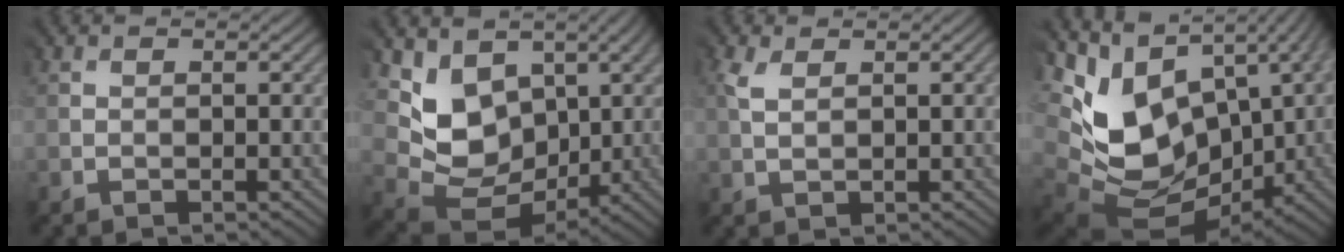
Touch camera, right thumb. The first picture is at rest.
{"total": 9.8, "force": [2.8, 7.6, 5.5], "torque": [-0.139, -0.017, 0.058]}
{"total": 2.2, "force": [1.3, 1.0, 1.4], "torque": [-0.051, 0.007, 0.024]}
{"total": 13.4, "force": [1.5, 9.6, 9.2], "torque": [-0.203, -0.026, 0.060]}